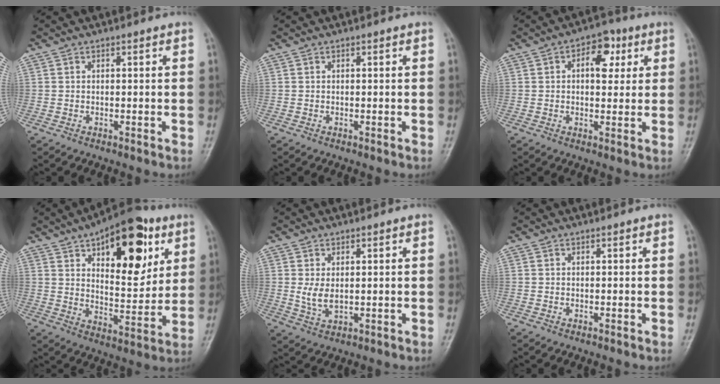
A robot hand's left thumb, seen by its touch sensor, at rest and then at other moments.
{"total": 0.0}
{"total": 7.3, "force": [2.2, 4.6, 5.3], "torque": [-0.044, 0.003, 0.025]}
{"total": 20.3, "force": [9.1, 9.8, 15.2], "torque": [-0.163, -0.034, 0.138]}
{"total": 3.9, "force": [0.5, 2.1, 3.2], "torque": [-0.062, -0.006, 0.016]}
{"total": 0.0}